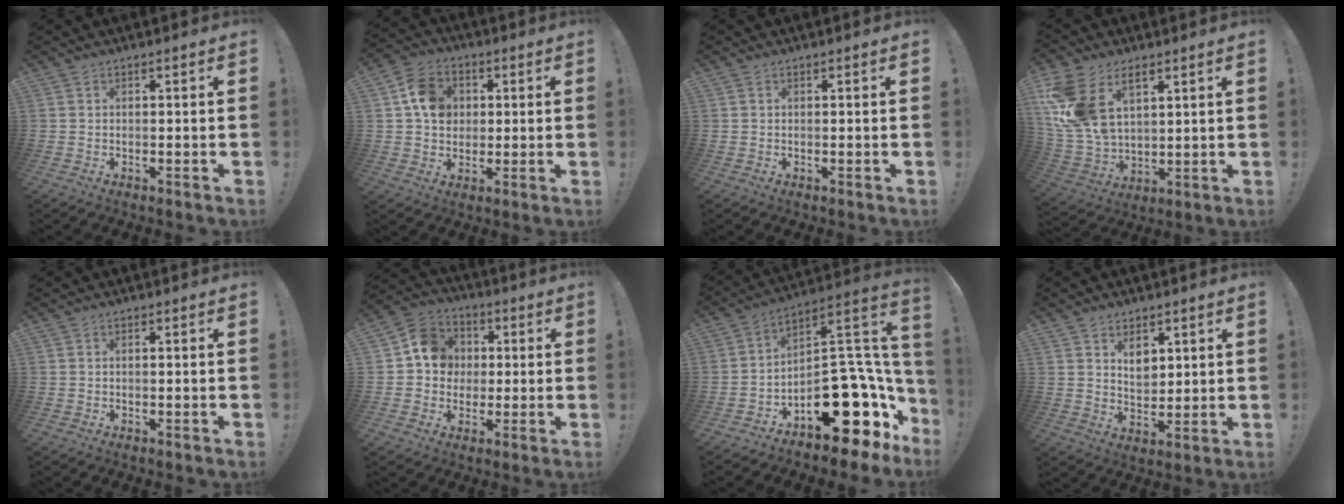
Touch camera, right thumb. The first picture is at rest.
{"total": 11.6, "force": [2.4, 9.7, 5.9], "torque": [-0.085, 0.007, 0.048]}
{"total": 0.0}
{"total": 16.1, "force": [7.9, 10.2, 9.6], "torque": [-0.209, -0.039, 0.152]}
{"total": 0.0}
{"total": 11.7, "force": [1.3, 10.7, 4.7], "torque": [-0.055, 0.014, 0.032]}
{"total": 20.3, "force": [-8.1, 10.9, 15.1], "torque": [-0.168, 0.036, -0.120]}
{"total": 6.4, "force": [3.4, 4.7, 2.7], "torque": [-0.042, -0.021, 0.063]}